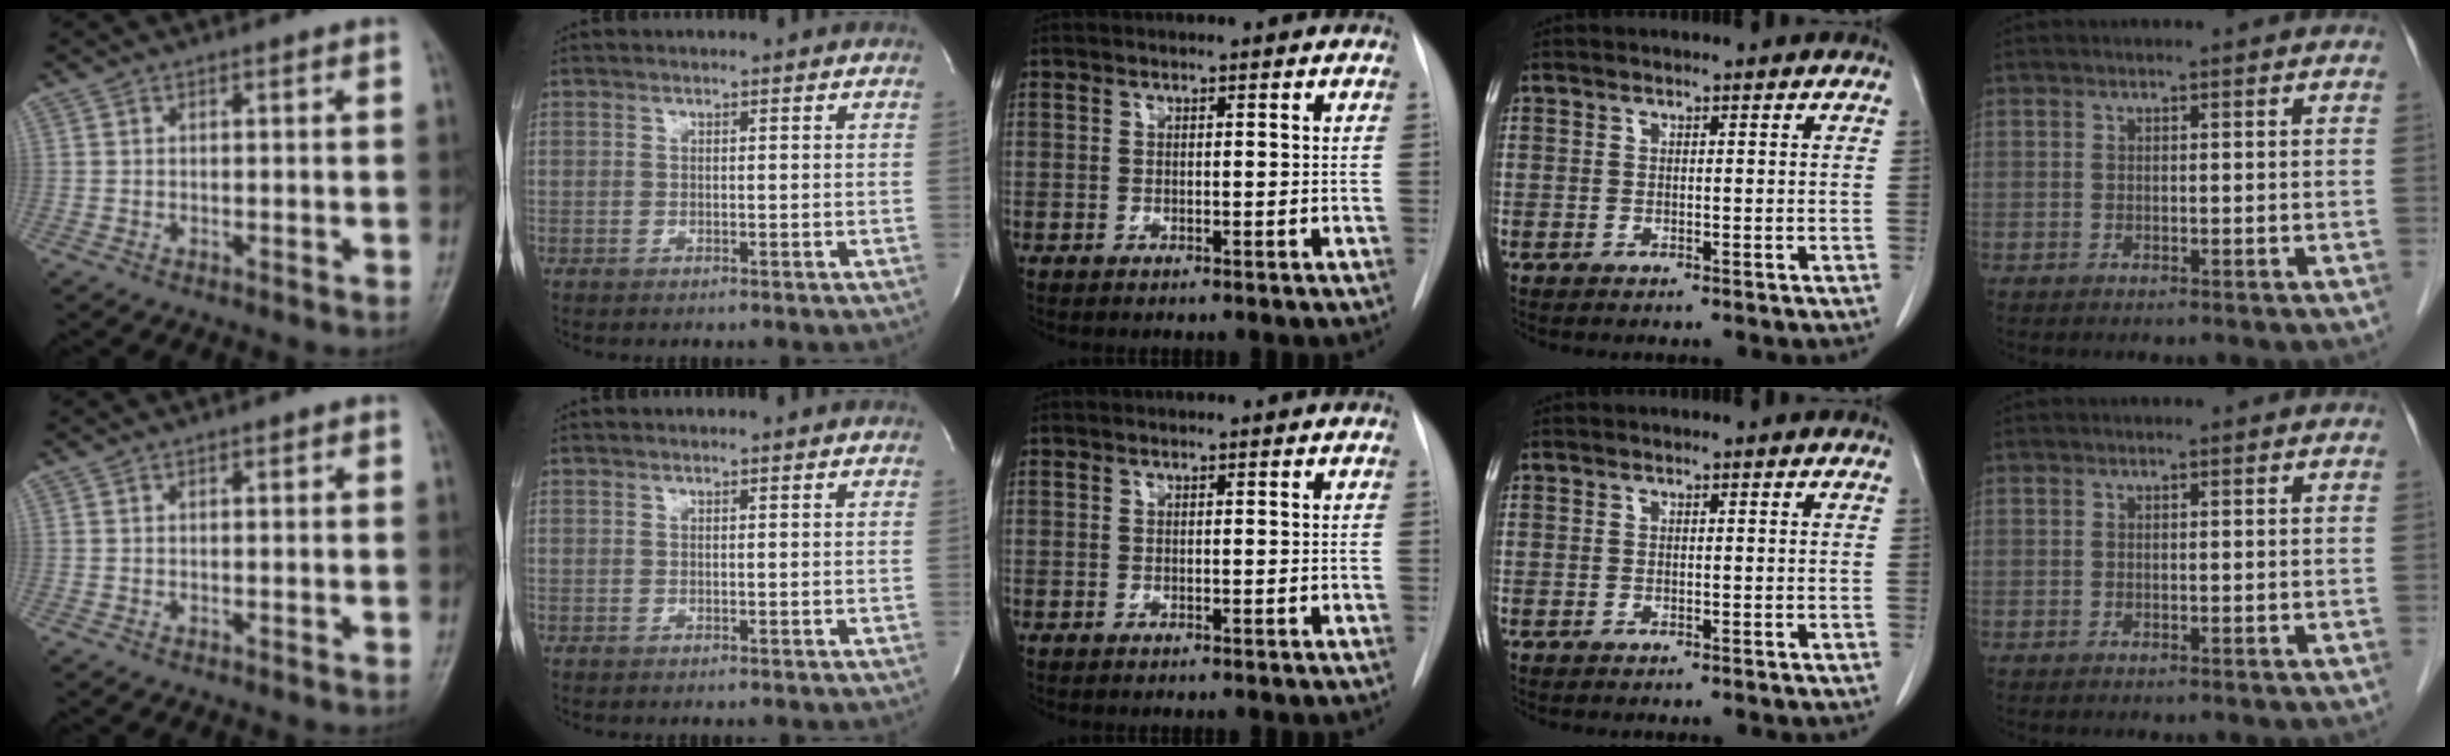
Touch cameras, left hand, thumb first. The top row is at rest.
{"index": {"total": 0.7, "force": [0.7, 0.0, 0.2], "torque": [-0.009, 0.003, 0.009]}}